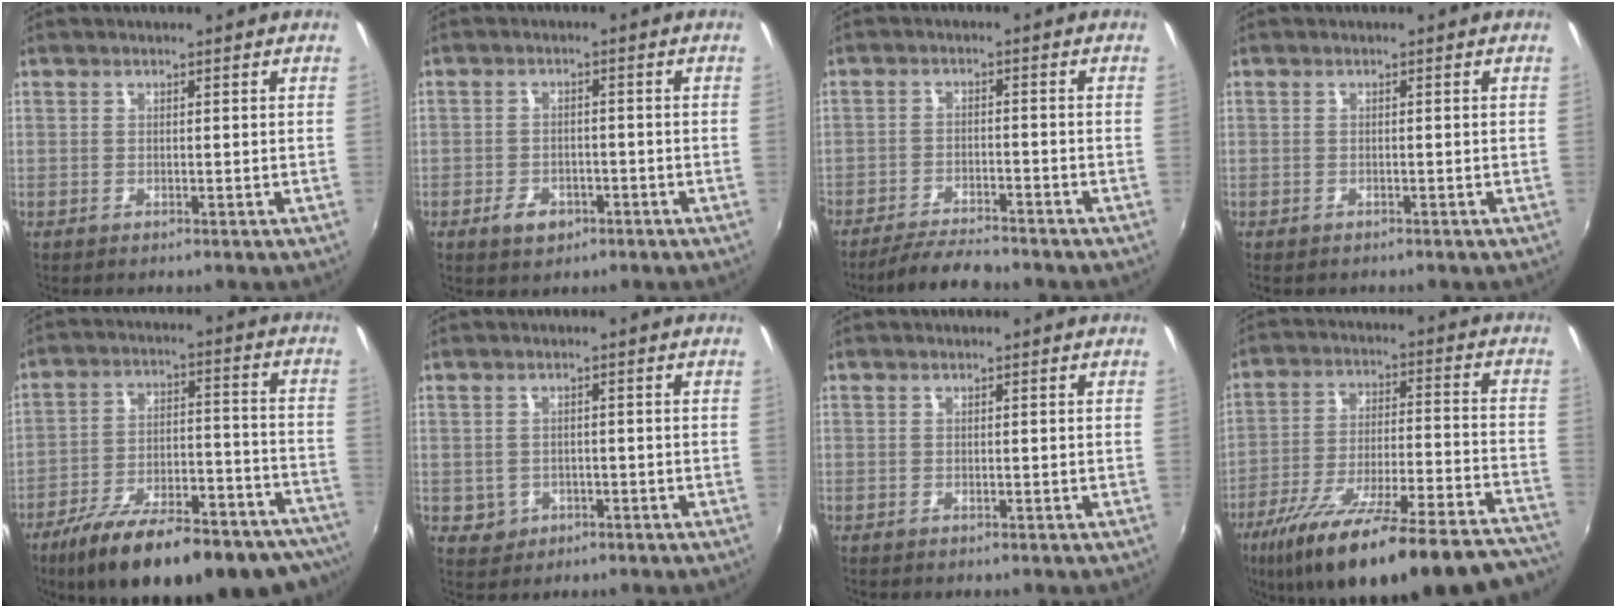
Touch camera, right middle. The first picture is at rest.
{"total": 4.3, "force": [-2.4, 2.8, 2.2], "torque": [-0.054, 0.001, -0.035]}
{"total": 7.7, "force": [-7.0, 1.0, 3.0], "torque": [-0.077, -0.010, -0.115]}
{"total": 1.0, "force": [-0.9, 0.3, 0.4], "torque": [-0.011, -0.004, -0.013]}
{"total": 28.4, "force": [-22.2, 8.8, 15.3], "torque": [-0.248, -0.022, -0.302]}
{"total": 3.8, "force": [-1.0, 3.5, 1.1], "torque": [-0.032, 0.002, -0.006]}
{"total": 0.0}
{"total": 32.3, "force": [-27.2, 5.0, 16.6], "torque": [-0.256, -0.056, -0.388]}